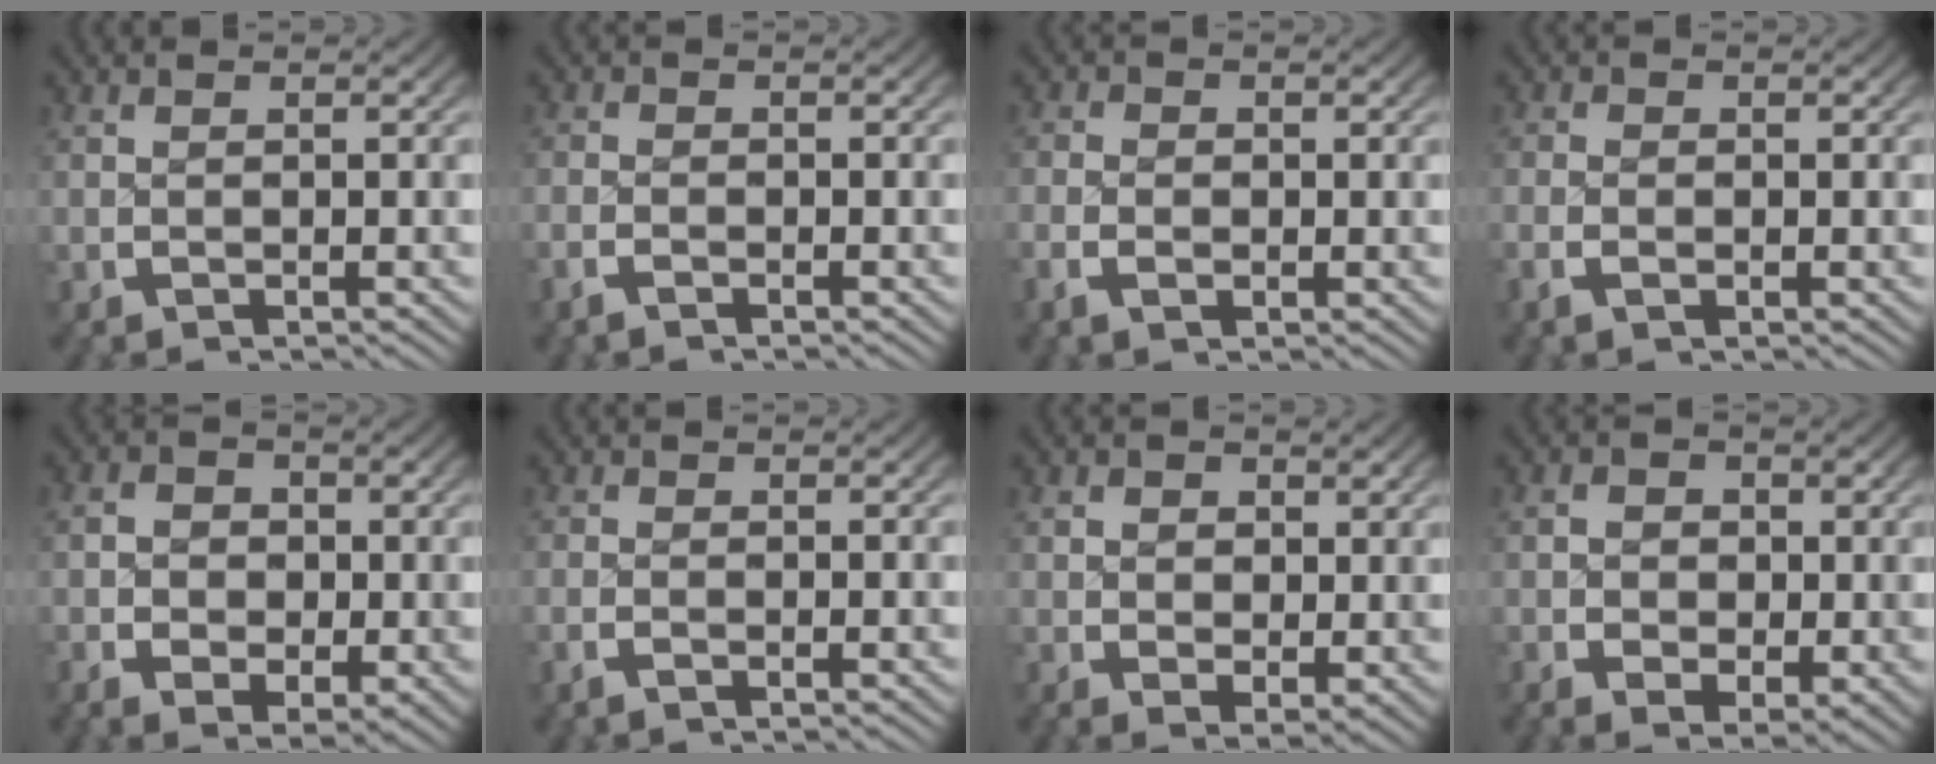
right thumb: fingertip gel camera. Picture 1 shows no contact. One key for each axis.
{"total": 1.3, "fx": -1.1, "fy": 0.5, "fz": 0.5, "tx": -0.006, "ty": 0.001, "tz": -0.027}
{"total": 2.0, "fx": -0.7, "fy": 1.5, "fz": 1.1, "tx": -0.018, "ty": -0.004, "tz": -0.015}
{"total": 1.5, "fx": -0.6, "fy": 1.0, "fz": 0.9, "tx": -0.021, "ty": -0.006, "tz": -0.014}
{"total": 4.2, "fx": -0.4, "fy": 3.2, "fz": 2.7, "tx": -0.043, "ty": -0.018, "tz": -0.003}
{"total": 1.0, "fx": -0.8, "fy": 0.3, "fz": 0.6, "tx": -0.015, "ty": -0.003, "tz": -0.017}
{"total": 3.1, "fx": 0.5, "fy": 2.4, "fz": 1.9, "tx": -0.038, "ty": -0.025, "tz": 0.019}
{"total": 3.6, "fx": -0.2, "fy": 2.7, "fz": 2.3, "tx": -0.040, "ty": -0.022, "tz": 0.002}